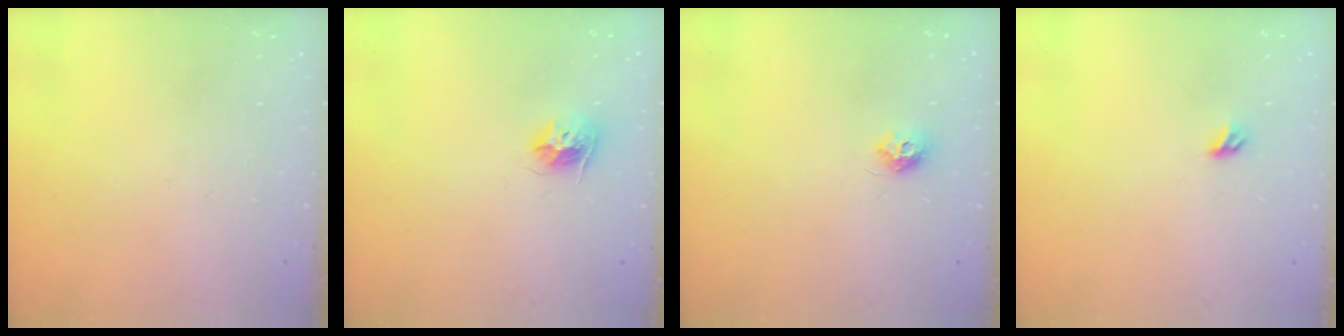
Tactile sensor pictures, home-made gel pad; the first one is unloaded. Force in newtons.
{"total": 9.3, "press": 9.3, "slide": 0.3}
{"total": 7.2, "press": 7.2, "slide": 0.5}
{"total": 3.2, "press": 3.1, "slide": 0.8}